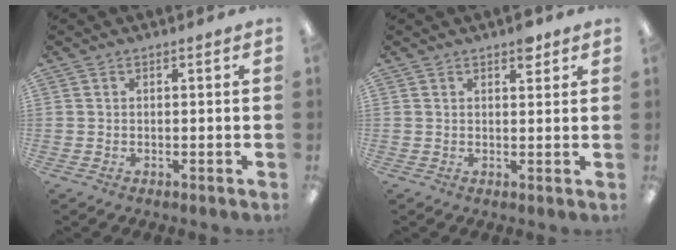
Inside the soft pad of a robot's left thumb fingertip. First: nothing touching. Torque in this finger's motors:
{"motor_torque": [0.56, 0.14, 0.33, -0.61, 0.00]}